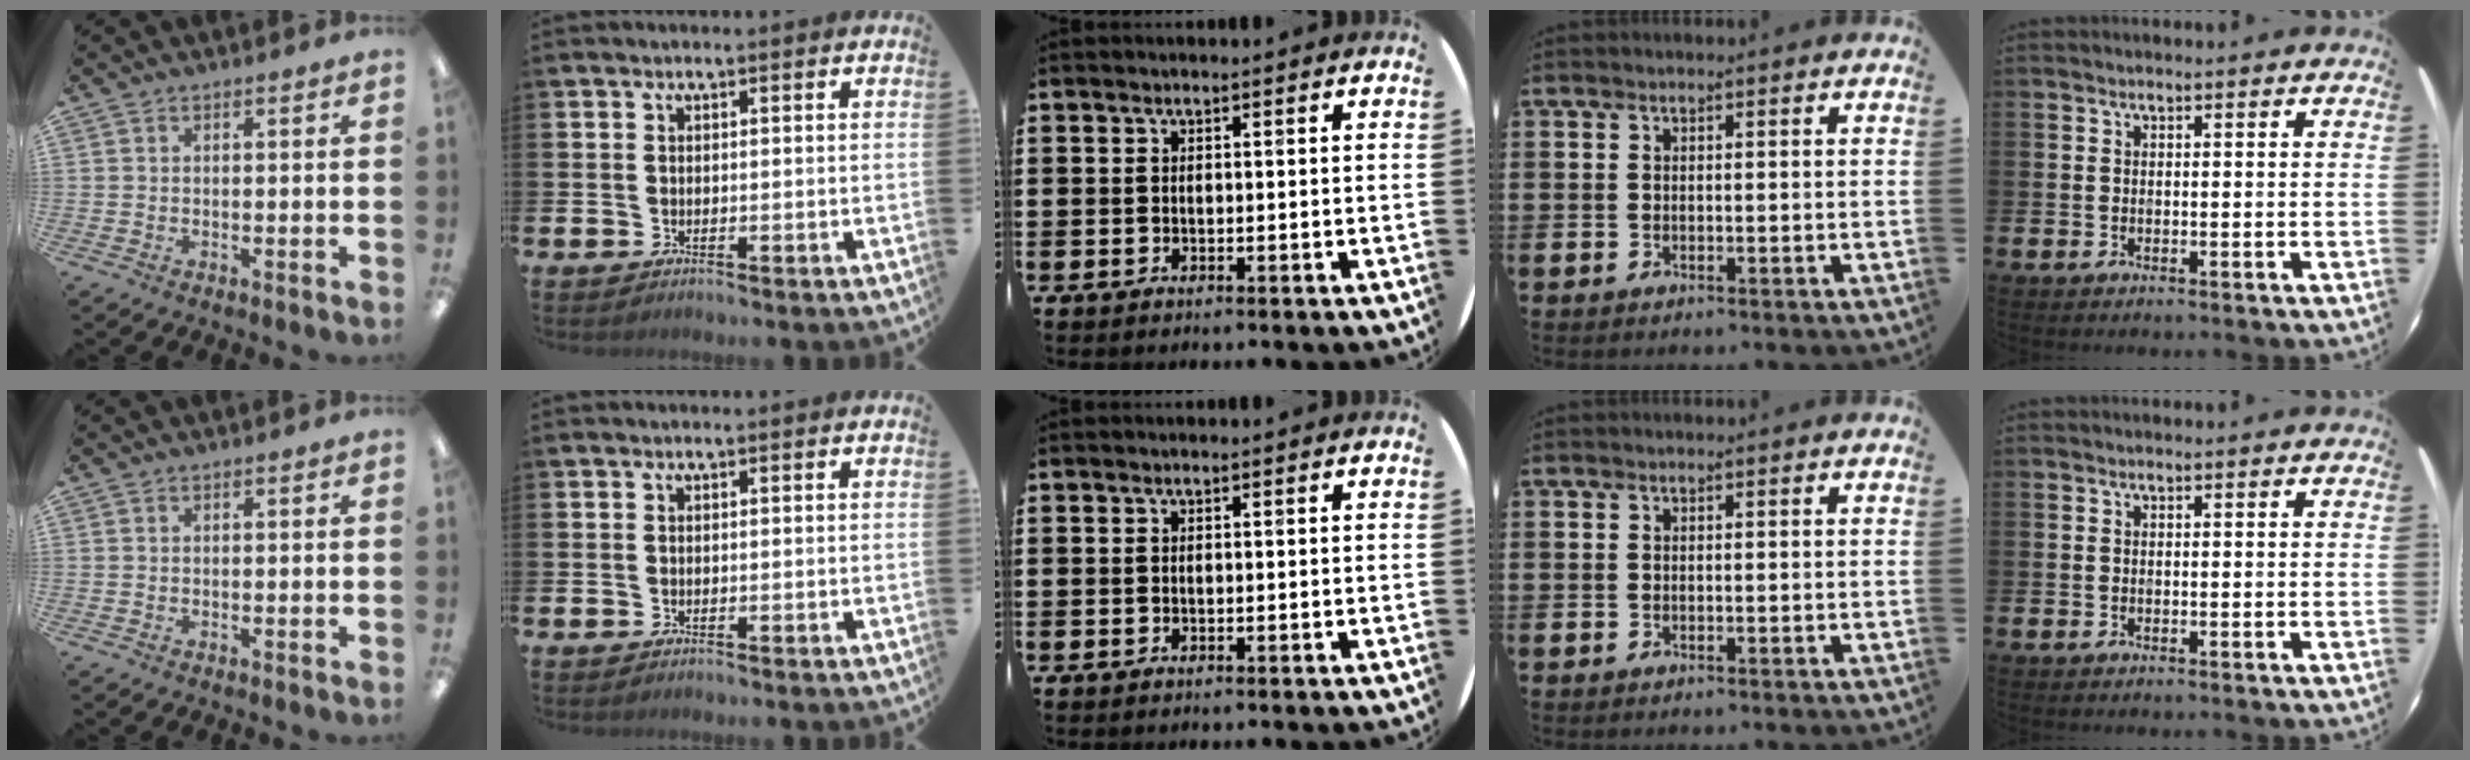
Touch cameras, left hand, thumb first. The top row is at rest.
{}